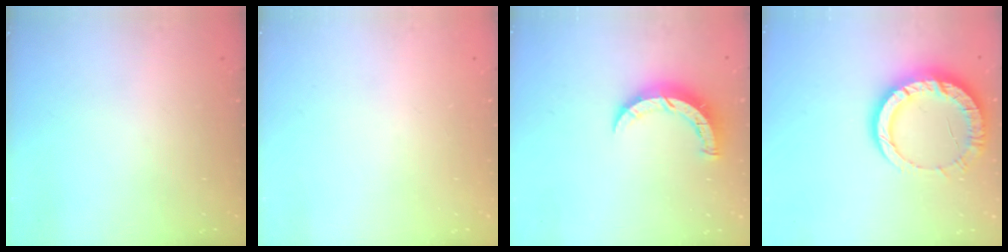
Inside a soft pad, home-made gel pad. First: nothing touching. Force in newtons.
{"total": 0.0}
{"total": 9.0, "press": 9.0, "slide": 0.7}
{"total": 14.4, "press": 14.3, "slide": 1.4}